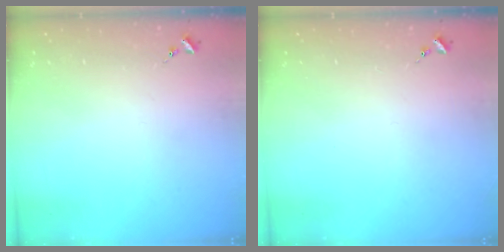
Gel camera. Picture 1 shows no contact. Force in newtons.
{"total": 0.0}